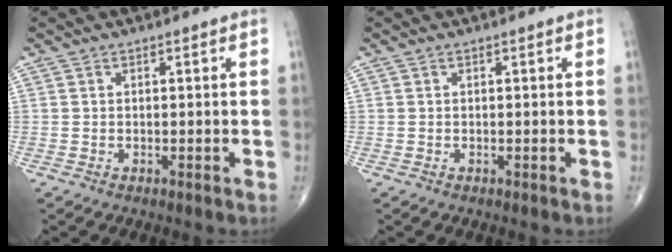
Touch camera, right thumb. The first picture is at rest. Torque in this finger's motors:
{"motor_torque": [0.01, -0.01, 0.04, 0.04, 0.02]}